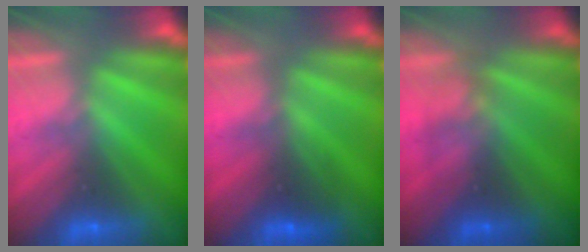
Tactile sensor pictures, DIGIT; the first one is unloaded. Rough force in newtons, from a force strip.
{"total": 2.7}
{"total": 3.2}